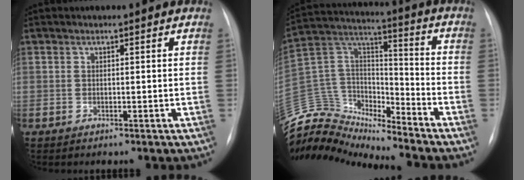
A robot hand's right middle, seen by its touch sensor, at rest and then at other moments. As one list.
[{"total": 16.6, "force": [-16.2, 2.8, 2.0], "torque": [-0.047, 0.068, -0.297]}]